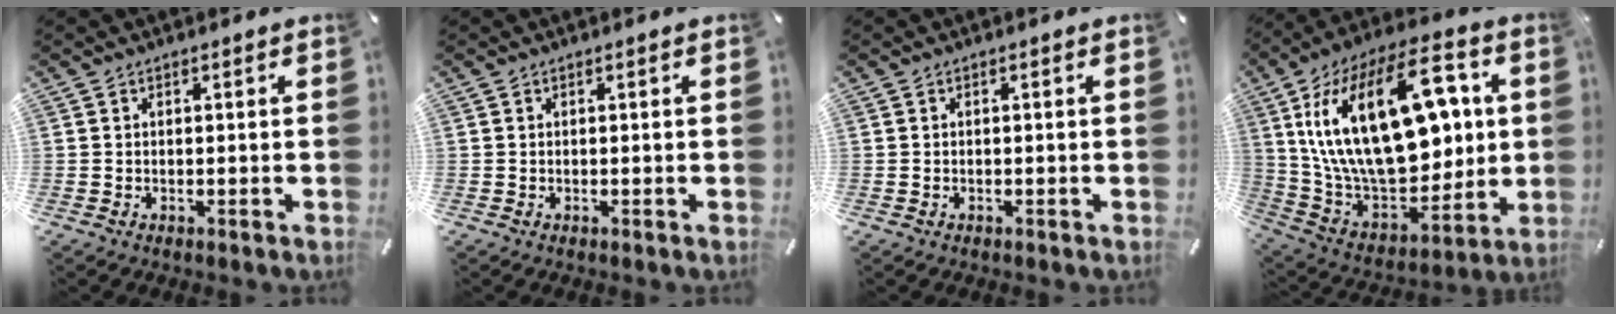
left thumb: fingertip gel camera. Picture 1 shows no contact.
{"total": 0.0}
{"total": 0.0}
{"total": 31.0, "force": [7.6, 17.5, 24.4], "torque": [-0.470, -0.036, 0.132]}